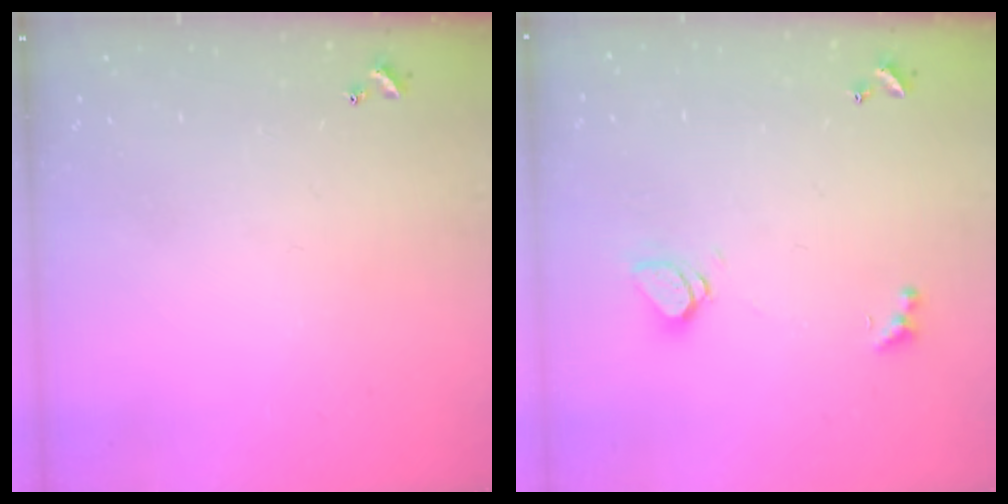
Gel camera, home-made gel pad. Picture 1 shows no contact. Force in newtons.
{"total": 1.6, "press": 1.5, "slide": 0.4}